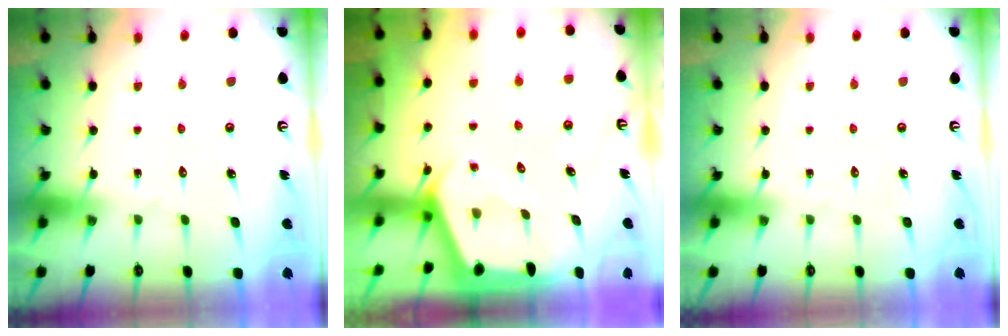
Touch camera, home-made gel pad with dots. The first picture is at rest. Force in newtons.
{"total": 2.4, "press": 2.4, "slide": 0.3}
{"total": 0.0}